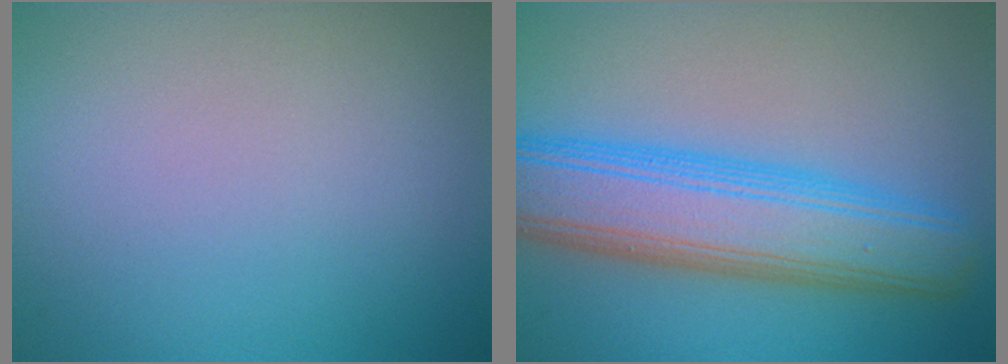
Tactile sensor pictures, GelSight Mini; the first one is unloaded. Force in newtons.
{"total": 8.7, "press": 8.7, "slide": 0.2}